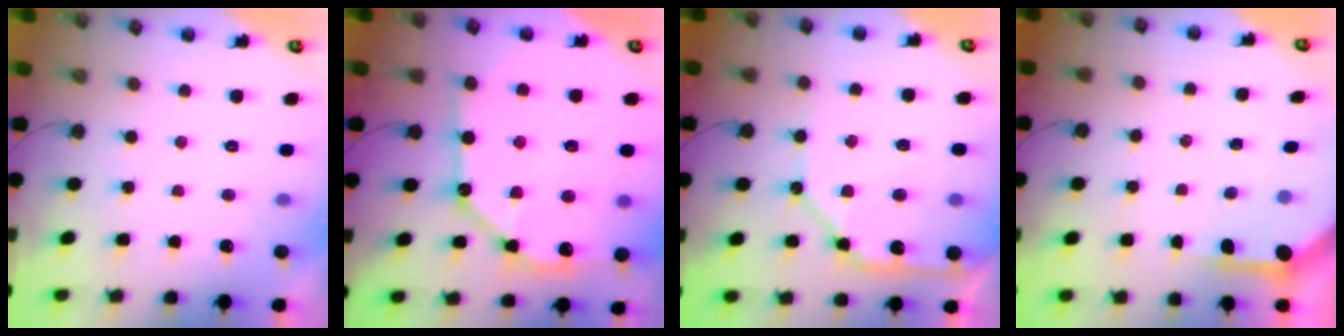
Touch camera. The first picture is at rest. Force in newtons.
{"total": 18.5, "press": 18.4, "slide": 2.2}
{"total": 12.8, "press": 12.8, "slide": 1.5}
{"total": 3.9, "press": 3.8, "slide": 0.3}